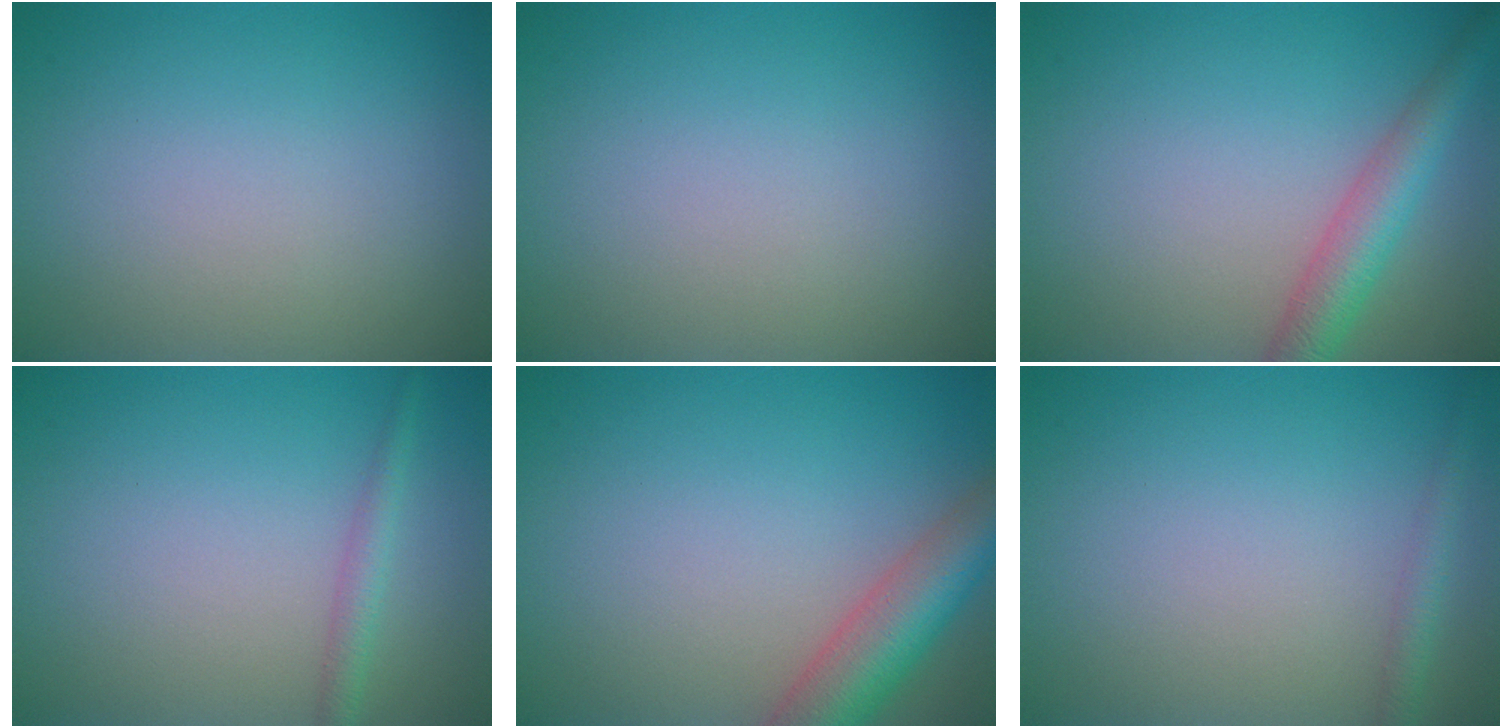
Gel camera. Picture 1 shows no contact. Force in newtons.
{"total": 0.0}
{"total": 4.0, "press": 4.0, "slide": 0.1}
{"total": 1.7, "press": 1.7, "slide": 0.1}
{"total": 5.9, "press": 5.8, "slide": 0.3}
{"total": 1.5, "press": 1.5, "slide": 0.1}